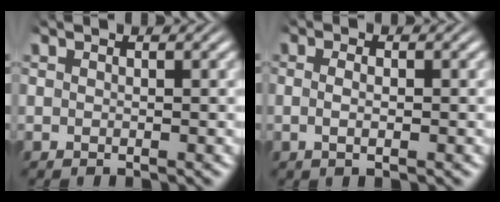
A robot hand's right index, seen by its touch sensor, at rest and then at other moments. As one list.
[{"total": 1.5, "force": [-0.4, 0.1, 1.5], "torque": [-0.031, -0.006, -0.005]}]